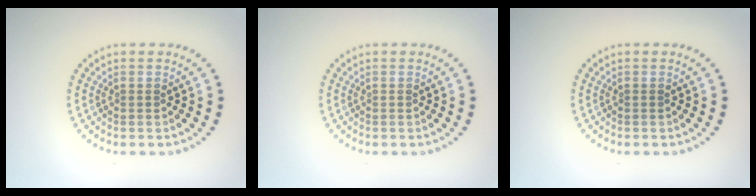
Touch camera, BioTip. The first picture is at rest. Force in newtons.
{"total": 0.0}
{"total": 0.0}